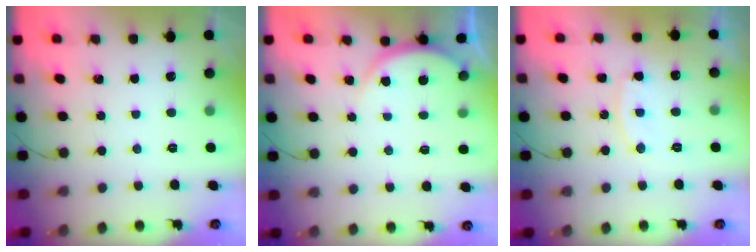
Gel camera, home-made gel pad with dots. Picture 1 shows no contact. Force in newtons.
{"total": 4.4, "press": 4.4, "slide": 0.5}
{"total": 10.0, "press": 9.9, "slide": 0.5}